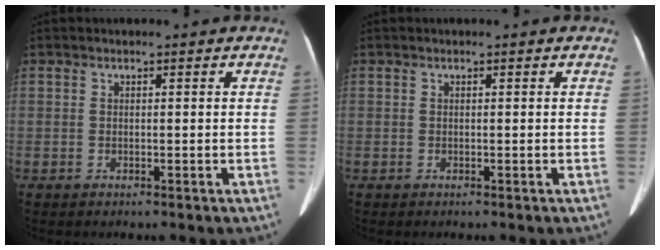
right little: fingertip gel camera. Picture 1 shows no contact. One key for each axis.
{"total": 0.0}